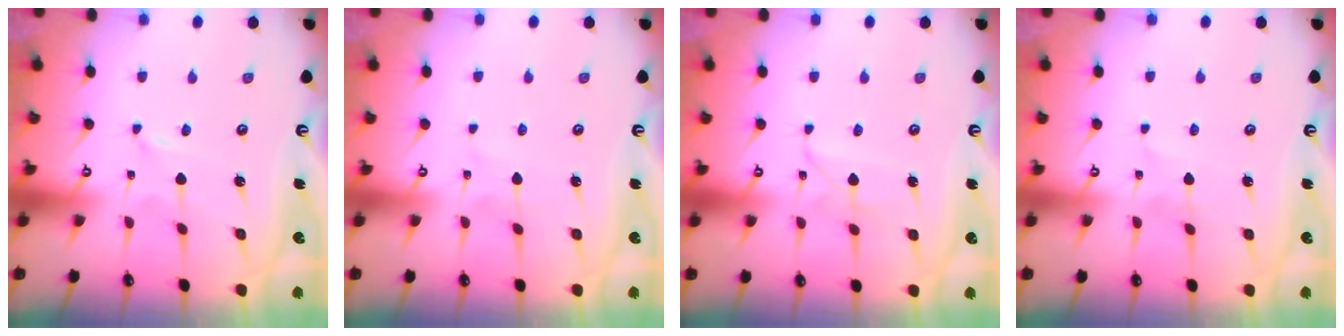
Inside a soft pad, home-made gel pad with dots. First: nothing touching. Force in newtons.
{"total": 2.3, "press": 2.3, "slide": 0.2}
{"total": 2.6, "press": 2.6, "slide": 0.1}
{"total": 1.8, "press": 1.8, "slide": 0.2}